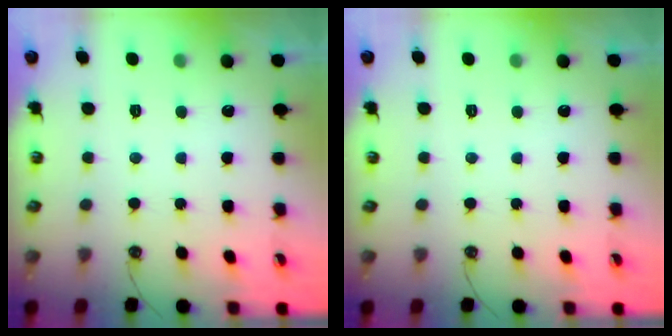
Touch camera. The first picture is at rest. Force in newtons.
{"total": 0.0}